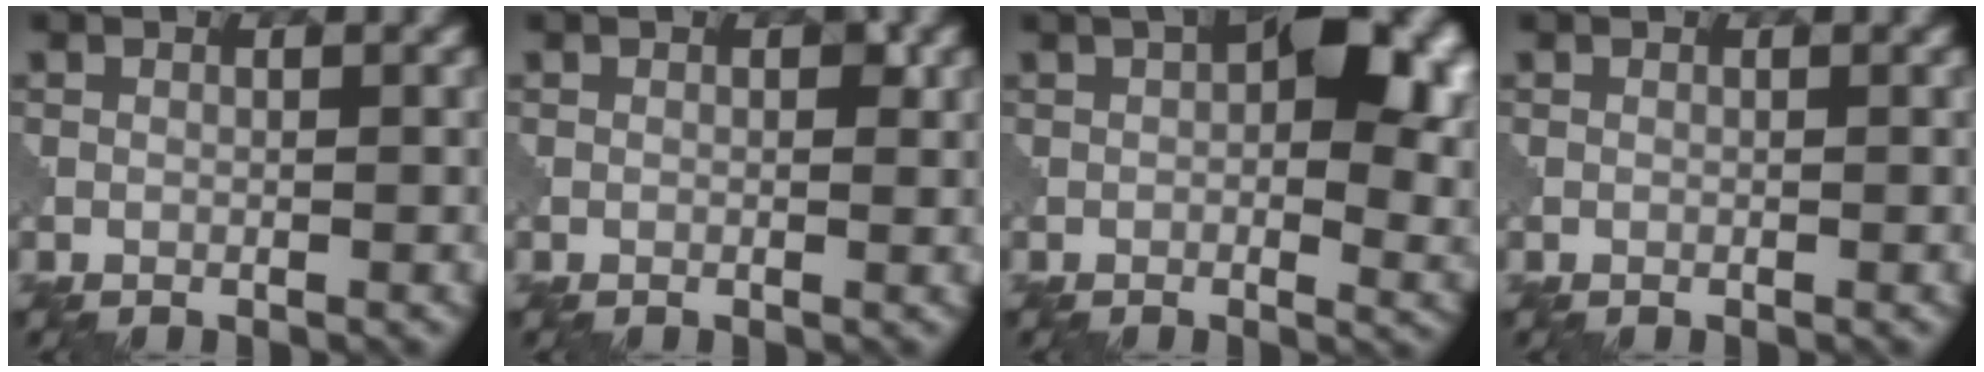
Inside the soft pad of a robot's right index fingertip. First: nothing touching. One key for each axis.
{"total": 1.1, "fx": 0.2, "fy": 0.6, "fz": 0.8, "tx": -0.008, "ty": -0.003, "tz": 0.004}
{"total": 9.8, "fx": 2.1, "fy": 5.1, "fz": 8.1, "tx": -0.091, "ty": 0.001, "tz": 0.029}
{"total": 0.0}